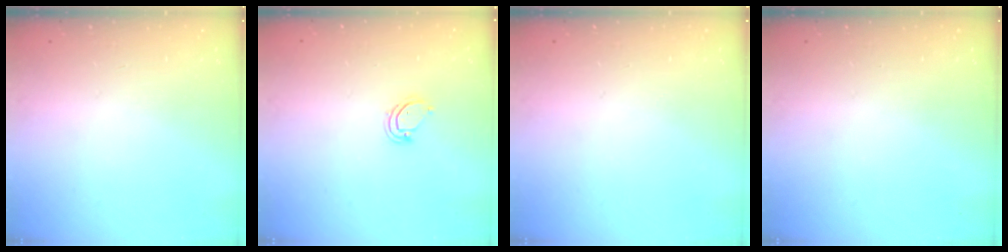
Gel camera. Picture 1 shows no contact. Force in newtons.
{"total": 3.1, "press": 3.1, "slide": 0.2}
{"total": 0.0}
{"total": 0.0}